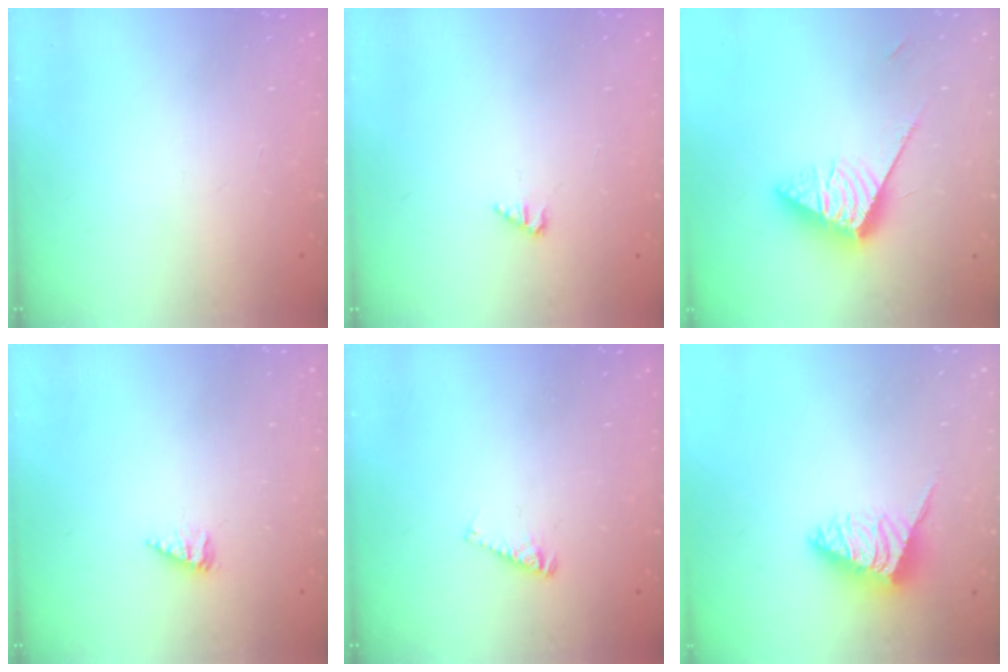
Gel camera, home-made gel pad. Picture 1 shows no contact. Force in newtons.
{"total": 1.9, "press": 1.9, "slide": 0.3}
{"total": 11.3, "press": 11.3, "slide": 0.3}
{"total": 3.0, "press": 3.0, "slide": 0.4}
{"total": 3.0, "press": 3.0, "slide": 0.3}
{"total": 3.0, "press": 3.0, "slide": 0.2}